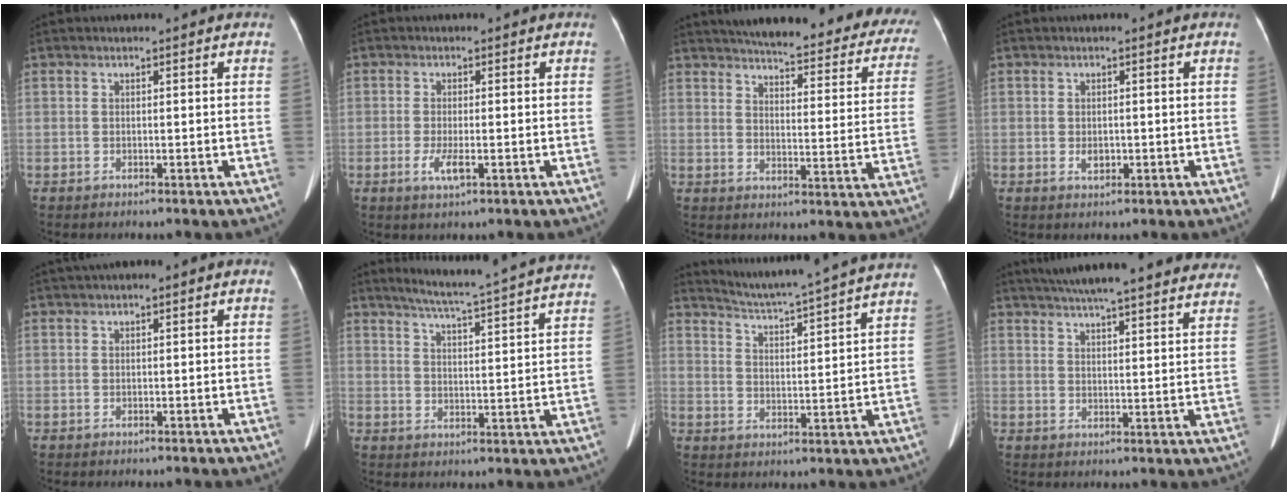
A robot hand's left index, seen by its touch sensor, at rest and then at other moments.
{"total": 2.9, "force": [-1.2, 0.7, 2.5], "torque": [-0.059, -0.008, -0.020]}
{"total": 29.2, "force": [25.6, 6.0, 12.5], "torque": [-0.169, -0.065, 0.287]}
{"total": 1.6, "force": [-0.5, 1.0, 1.1], "torque": [-0.025, -0.004, -0.005]}
{"total": 1.9, "force": [0.4, 0.6, 1.8], "torque": [-0.036, 0.012, 0.005]}
{"total": 21.5, "force": [19.6, -0.8, 8.8], "torque": [-0.139, -0.036, 0.245]}
{"total": 16.4, "force": [15.1, -1.5, 6.2], "torque": [-0.110, -0.025, 0.203]}
{"total": 25.2, "force": [22.0, 3.2, 11.8], "torque": [-0.188, -0.003, 0.272]}